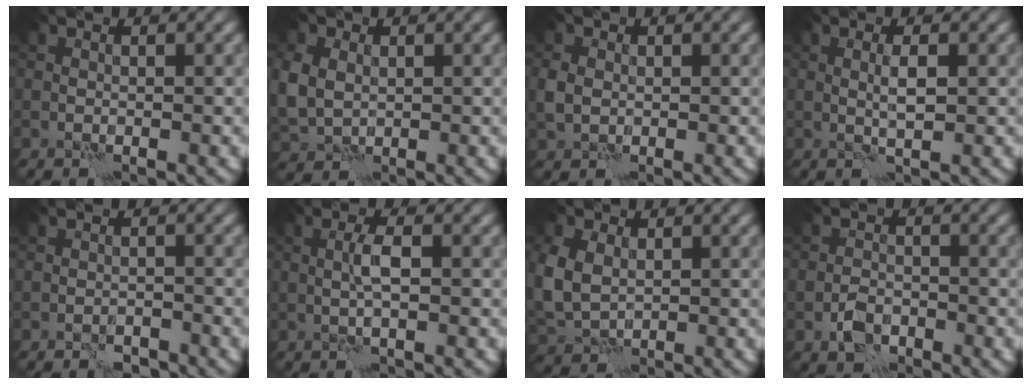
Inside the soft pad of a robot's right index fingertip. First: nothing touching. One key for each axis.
{"total": 4.7, "fx": 0.6, "fy": 3.9, "fz": 2.6, "tx": -0.086, "ty": 0.005, "tz": 0.021}
{"total": 2.0, "fx": 0.1, "fy": 1.7, "fz": 1.0, "tx": -0.028, "ty": 0.005, "tz": 0.001}
{"total": 1.7, "fx": 0.2, "fy": 0.3, "fz": 1.6, "tx": -0.032, "ty": 0.006, "tz": 0.005}
{"total": 1.6, "fx": -1.5, "fy": 0.6, "fz": 0.4, "tx": 0.002, "ty": 0.007, "tz": -0.024}
{"total": 2.1, "fx": 0.0, "fy": 0.4, "fz": 2.0, "tx": -0.042, "ty": 0.009, "tz": 0.000}
{"total": 6.2, "fx": 0.7, "fy": 4.8, "fz": 3.7, "tx": -0.120, "ty": 0.004, "tz": 0.027}
{"total": 2.5, "fx": -1.4, "fy": 1.5, "fz": 1.4, "tx": -0.024, "ty": 0.005, "tz": -0.031}